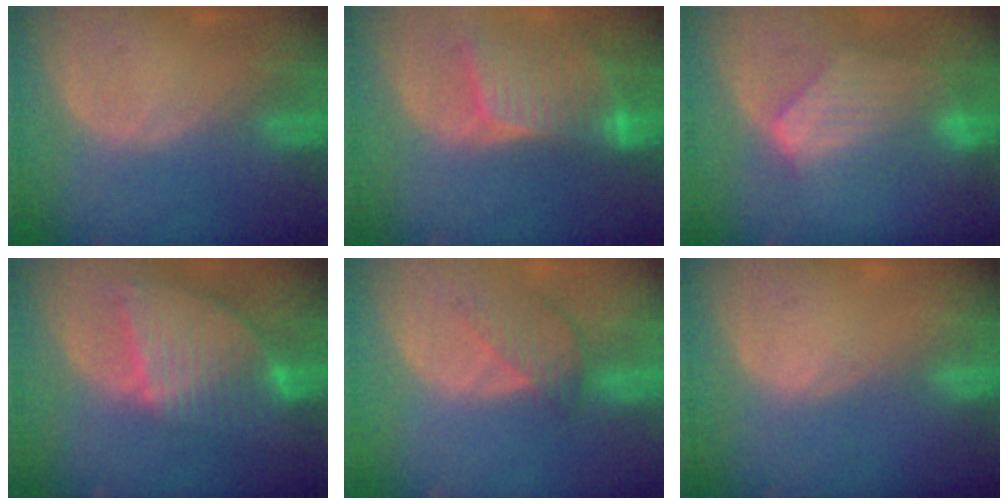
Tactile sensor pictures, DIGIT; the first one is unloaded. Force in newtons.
{"total": 8.5, "press": 7.7, "slide": 3.6}
{"total": 7.9, "press": 7.6, "slide": 2.2}
{"total": 9.4, "press": 8.1, "slide": 4.9}
{"total": 4.2, "press": 3.8, "slide": 1.8}
{"total": 0.0}